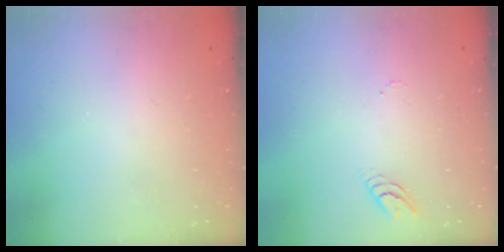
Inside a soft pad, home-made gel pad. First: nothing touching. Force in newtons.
{"total": 3.1, "press": 3.1, "slide": 0.3}